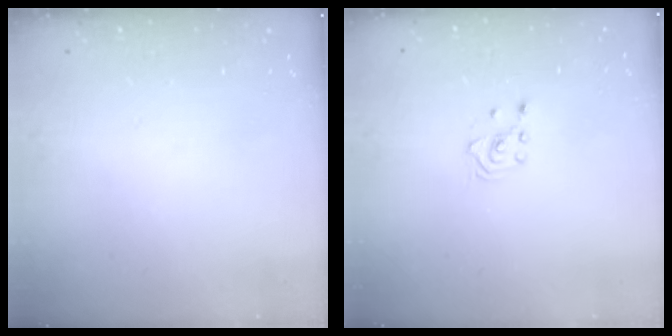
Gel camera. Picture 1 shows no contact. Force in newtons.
{"total": 2.1, "press": 2.1, "slide": 0.1}